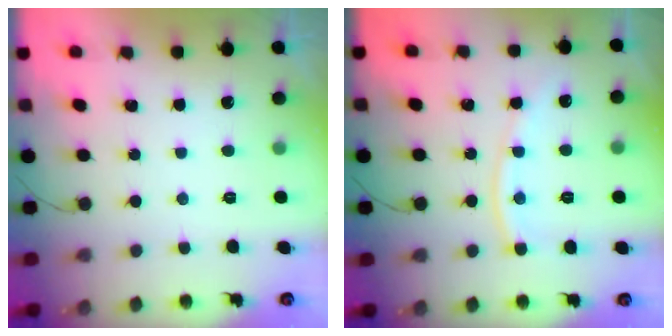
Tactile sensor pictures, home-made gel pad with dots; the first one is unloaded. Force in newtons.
{"total": 9.9, "press": 9.8, "slide": 1.1}